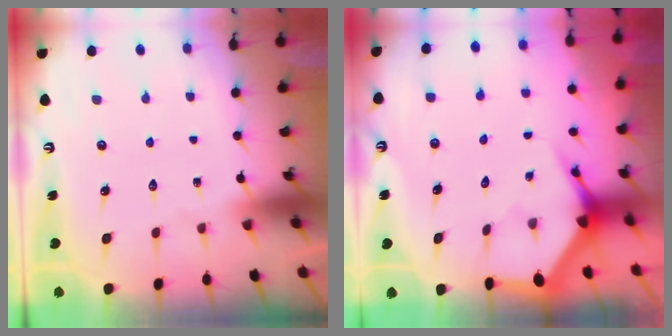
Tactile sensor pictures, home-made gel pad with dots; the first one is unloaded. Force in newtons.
{"total": 3.5, "press": 3.5, "slide": 0.5}